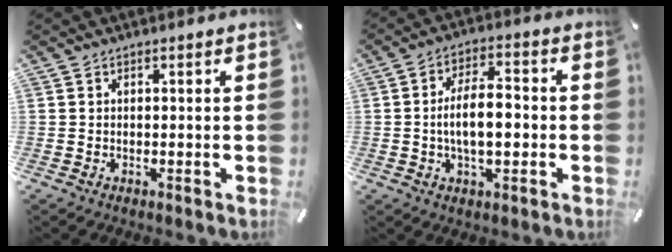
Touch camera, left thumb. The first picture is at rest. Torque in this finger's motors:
{"motor_torque": [1.63, 1.57, 1.12, -0.24, 0.12]}